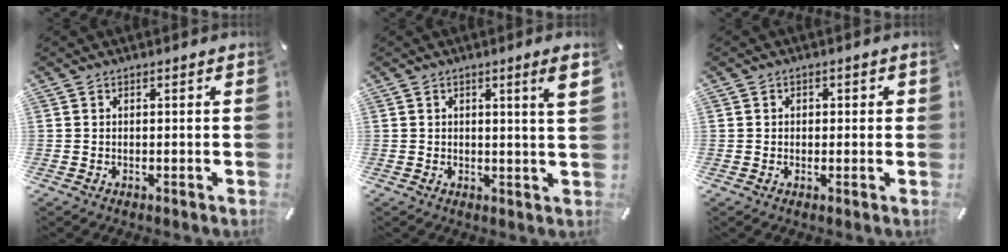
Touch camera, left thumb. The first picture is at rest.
{"total": 4.9, "force": [1.6, 0.2, 4.6], "torque": [-0.071, -0.007, 0.021]}
{"total": 1.4, "force": [-0.3, 1.3, 0.3], "torque": [0.001, 0.002, -0.010]}